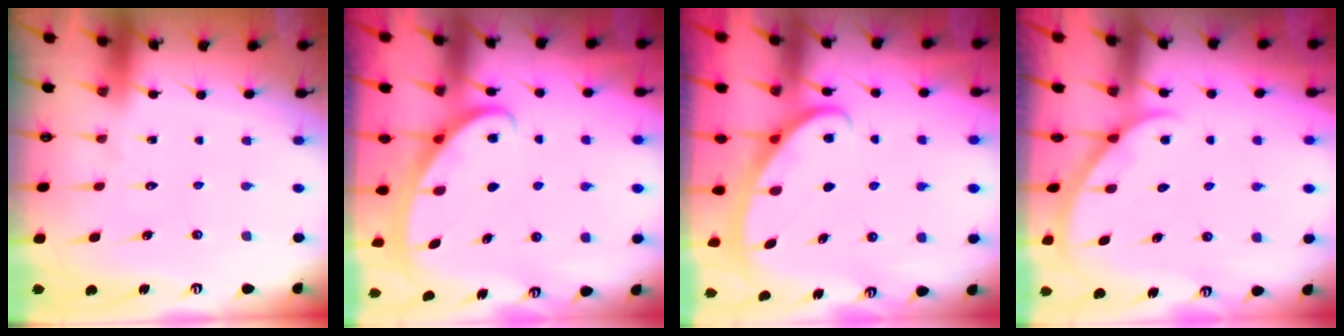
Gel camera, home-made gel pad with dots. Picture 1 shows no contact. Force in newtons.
{"total": 2.5, "press": 2.5, "slide": 0.4}
{"total": 2.8, "press": 2.8, "slide": 0.4}
{"total": 1.9, "press": 1.9, "slide": 0.2}